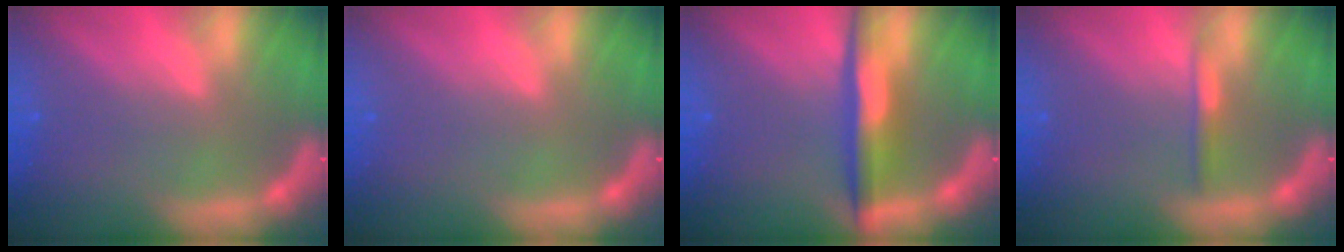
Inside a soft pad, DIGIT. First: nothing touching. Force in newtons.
{"total": 0.0}
{"total": 5.0}
{"total": 1.4}